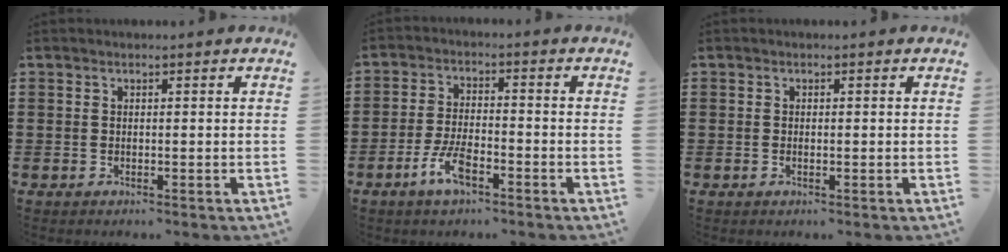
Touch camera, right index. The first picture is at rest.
{"total": 6.0, "force": [-3.3, 2.1, 4.5], "torque": [-0.107, -0.001, -0.067]}
{"total": 0.6, "force": [-0.1, 0.3, 0.6], "torque": [-0.012, -0.002, -0.001]}